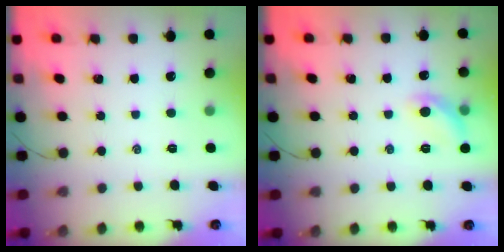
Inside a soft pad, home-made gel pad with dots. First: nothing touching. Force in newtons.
{"total": 8.1, "press": 8.1, "slide": 0.7}